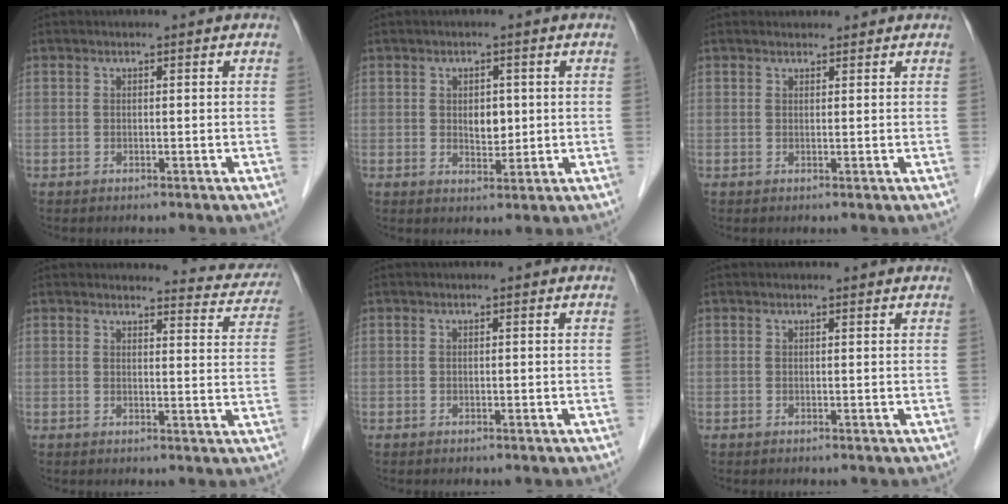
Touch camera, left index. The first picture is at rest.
{"total": 3.1, "force": [0.4, 2.0, 2.4], "torque": [-0.036, 0.000, 0.012]}
{"total": 1.4, "force": [1.4, 0.5, 0.1], "torque": [-0.007, 0.014, 0.022]}
{"total": 8.5, "force": [8.3, 1.4, 0.5], "torque": [0.013, -0.033, 0.072]}
{"total": 0.0}
{"total": 1.0, "force": [1.0, 0.1, 0.1], "torque": [-0.010, 0.005, 0.010]}